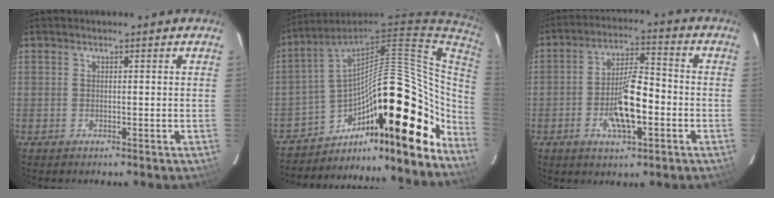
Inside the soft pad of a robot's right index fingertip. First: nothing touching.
{"total": 28.4, "force": [-12.2, 12.1, 22.6], "torque": [-0.351, -0.004, -0.189]}
{"total": 10.3, "force": [-3.3, 3.3, 9.2], "torque": [-0.173, 0.001, -0.055]}